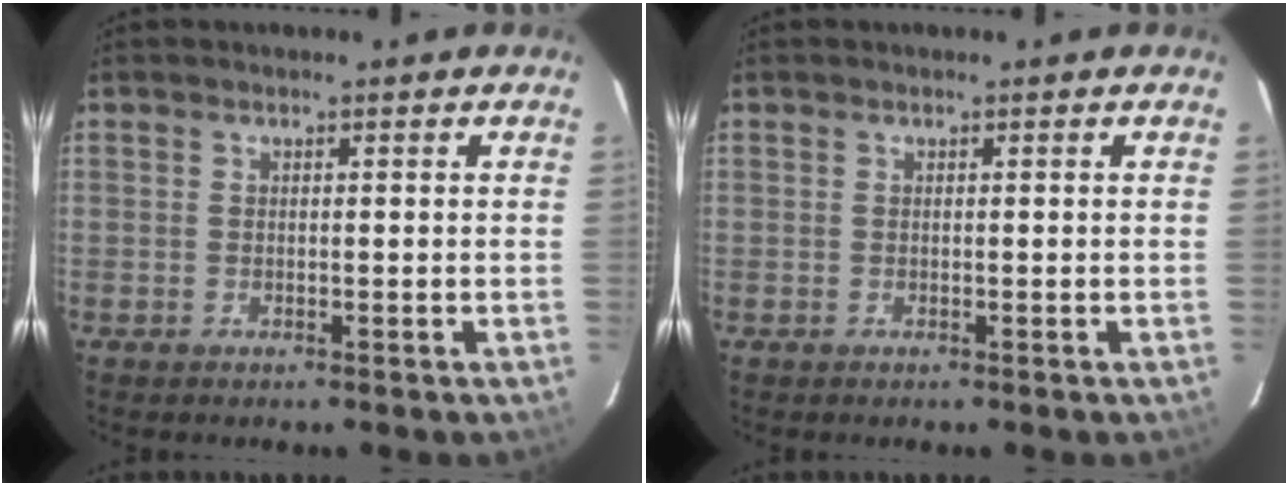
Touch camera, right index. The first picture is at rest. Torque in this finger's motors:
{"motor_torque": [0.00, 0.00, 0.00, 0.00]}